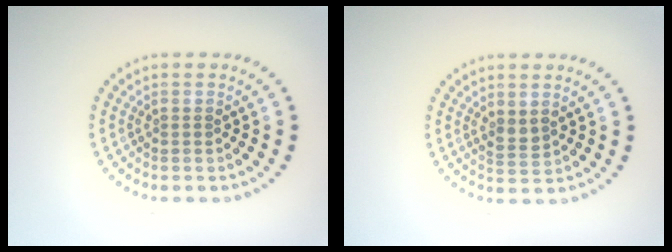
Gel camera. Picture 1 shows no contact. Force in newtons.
{"total": 1.3, "press": 1.1, "slide": 0.5}